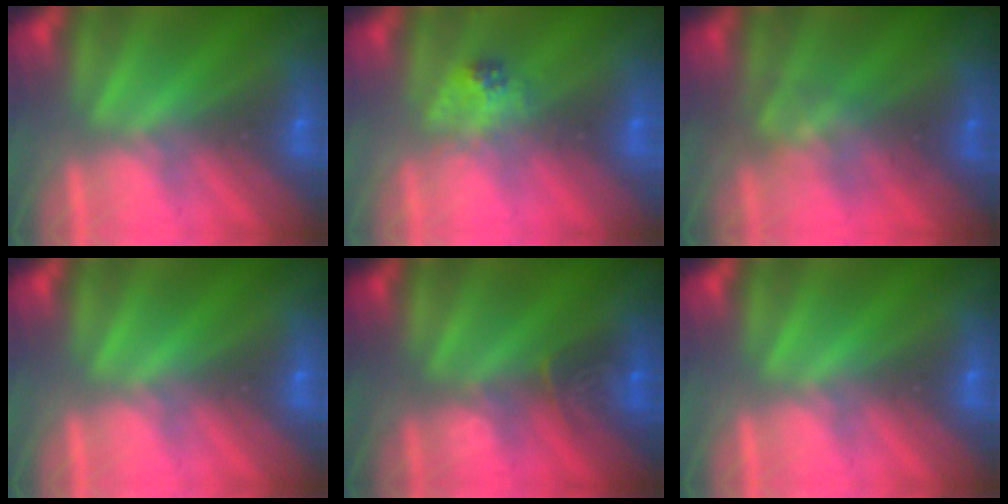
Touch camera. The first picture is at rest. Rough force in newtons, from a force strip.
{"total": 2.3}
{"total": 2.3}
{"total": 0.0}
{"total": 3.3}
{"total": 0.0}